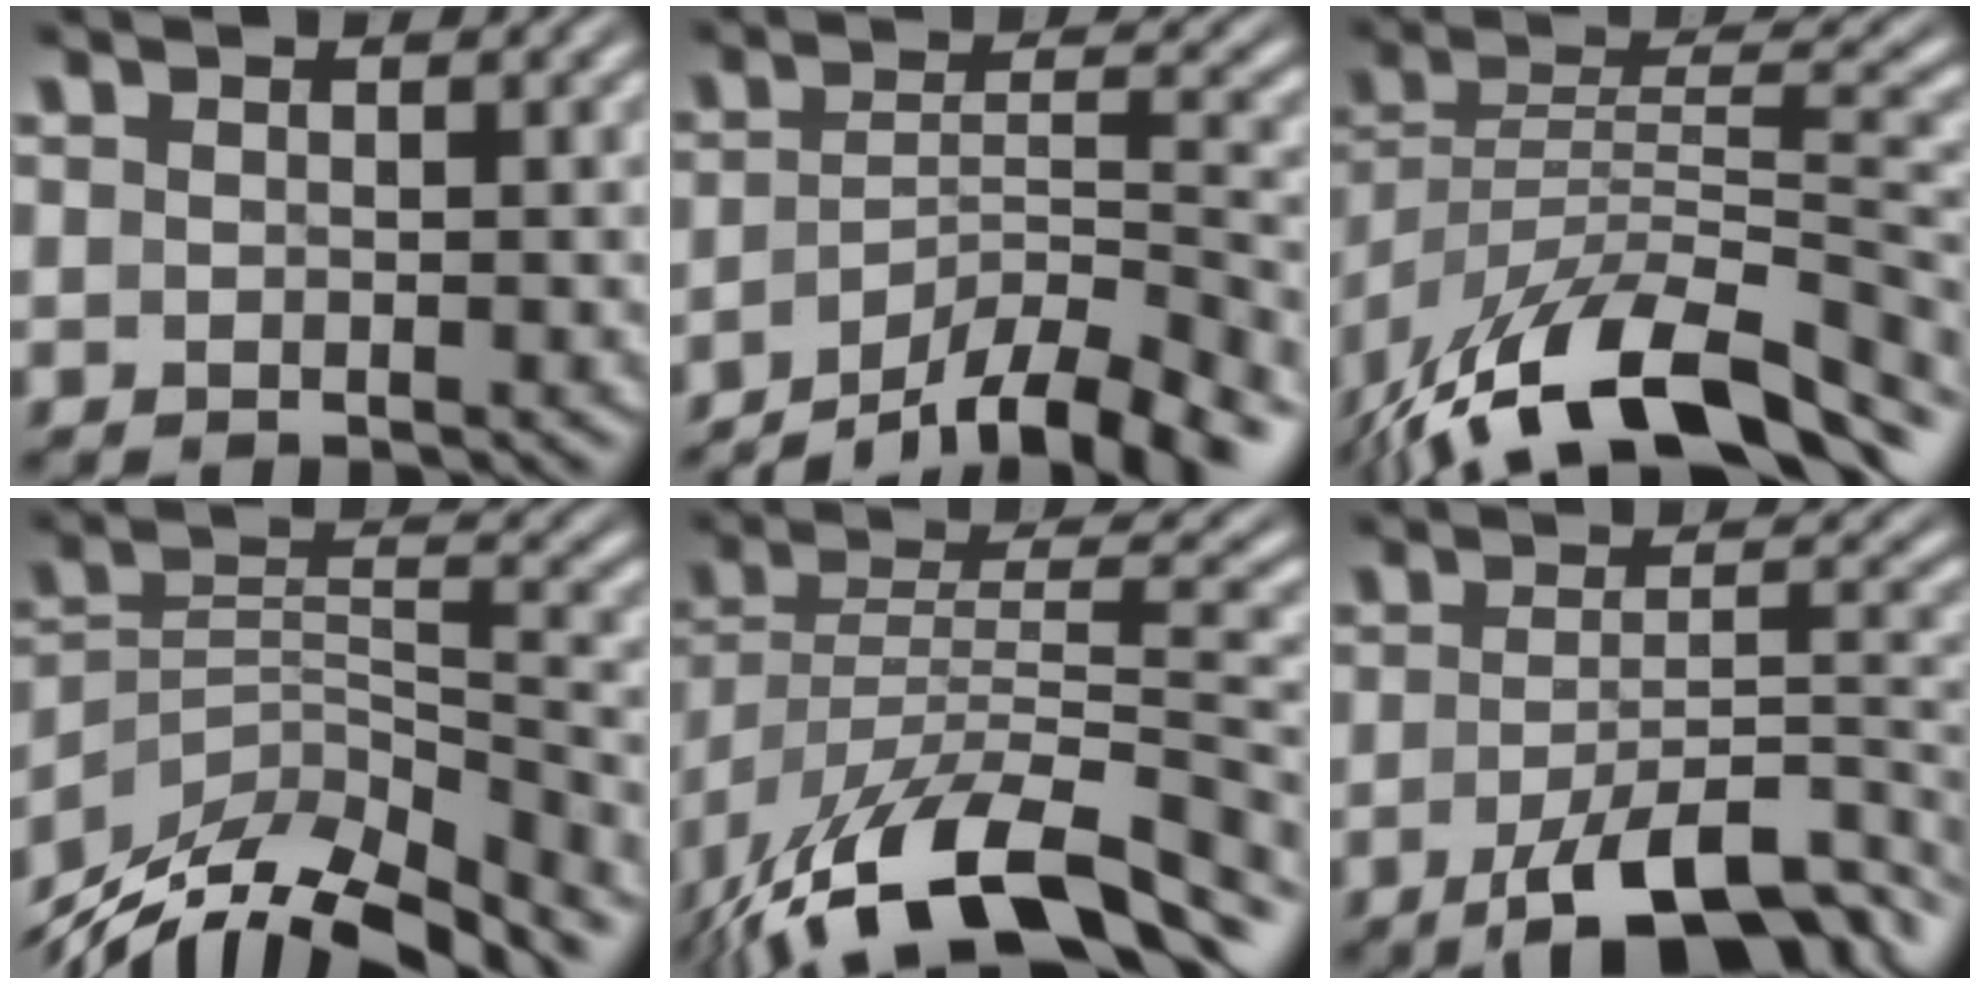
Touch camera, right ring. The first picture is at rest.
{"total": 8.8, "force": [-6.2, 3.9, 4.8], "torque": [-0.071, -0.028, -0.087]}
{"total": 10.6, "force": [-6.8, 4.4, 6.9], "torque": [-0.137, -0.041, -0.081]}
{"total": 10.0, "force": [-6.5, 5.0, 5.8], "torque": [-0.099, -0.043, -0.081]}
{"total": 10.4, "force": [-7.4, 3.4, 6.5], "torque": [-0.124, -0.039, -0.089]}
{"total": 10.1, "force": [-7.5, 2.9, 6.2], "torque": [-0.073, -0.023, -0.100]}